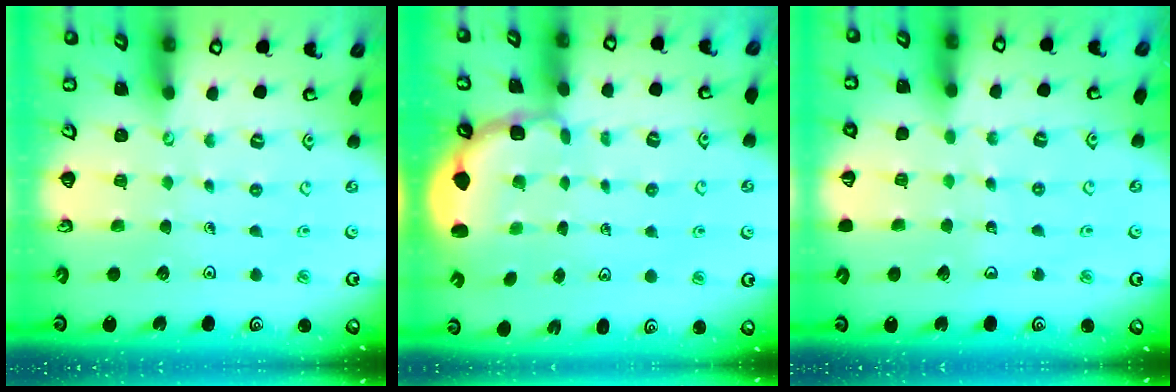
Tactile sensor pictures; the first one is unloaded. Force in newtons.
{"total": 2.8, "press": 2.3, "slide": 1.7}
{"total": 3.7, "press": 3.7, "slide": 0.4}